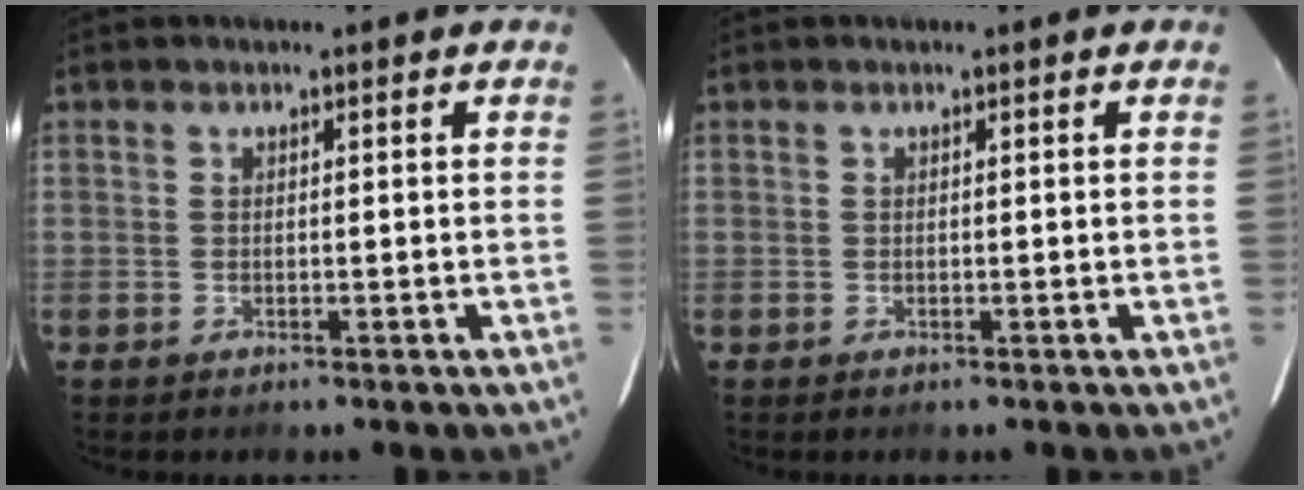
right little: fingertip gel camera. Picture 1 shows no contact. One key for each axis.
{"total": 0.0}